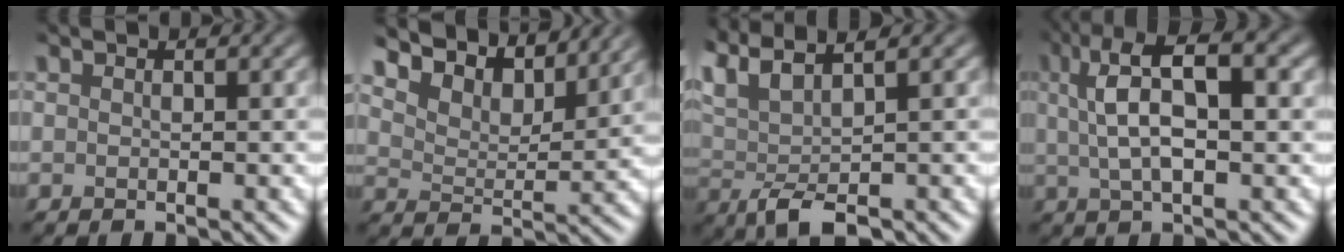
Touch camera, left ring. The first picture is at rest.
{"total": 7.9, "force": [7.1, 1.9, 2.6], "torque": [-0.066, 0.007, 0.104]}
{"total": 6.6, "force": [2.5, 2.2, 5.7], "torque": [-0.111, 0.013, 0.050]}
{"total": 7.8, "force": [2.0, 2.6, 7.1], "torque": [-0.131, 0.016, 0.028]}